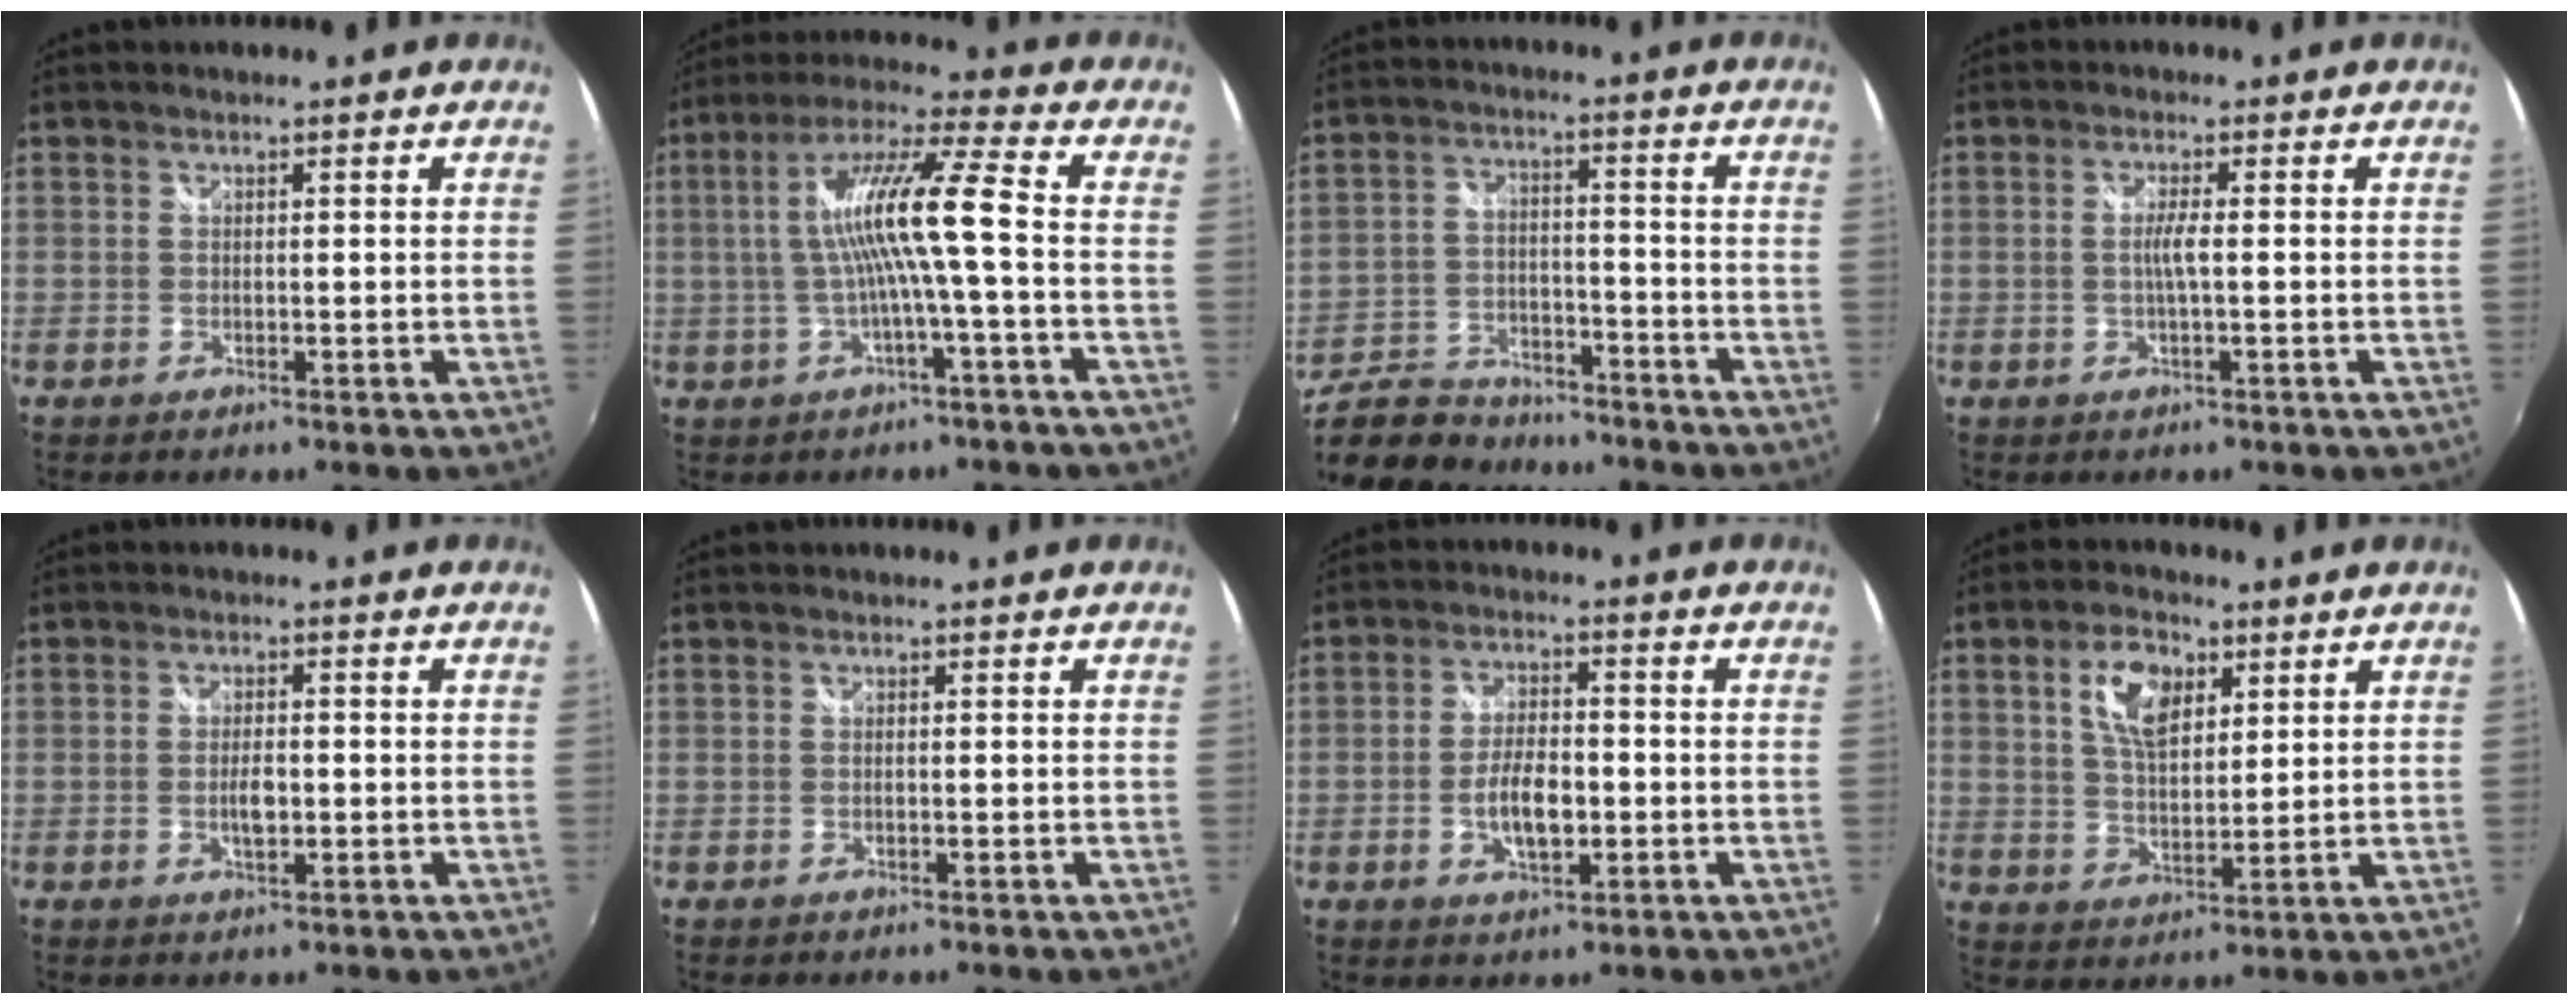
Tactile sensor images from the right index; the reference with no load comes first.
{"total": 11.4, "force": [-1.3, -0.5, 11.4], "torque": [-0.213, 0.012, -0.017]}
{"total": 19.1, "force": [-15.5, 7.8, 7.9], "torque": [-0.184, -0.010, -0.246]}
{"total": 3.8, "force": [-0.7, 0.4, 3.7], "torque": [-0.070, 0.002, -0.011]}
{"total": 3.1, "force": [-0.7, 1.3, 2.7], "torque": [-0.050, -0.003, -0.011]}
{"total": 0.0}
{"total": 6.8, "force": [-1.8, 3.1, 5.8], "torque": [-0.116, 0.001, -0.028]}
{"total": 9.0, "force": [3.7, 4.8, 6.6], "torque": [-0.121, 0.015, 0.068]}